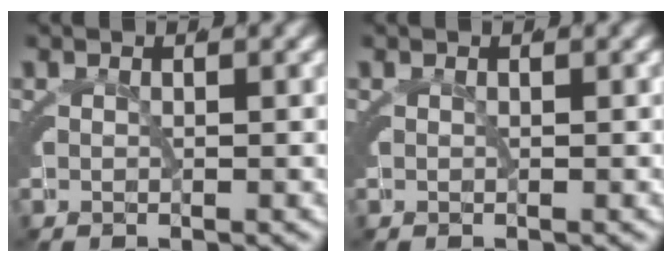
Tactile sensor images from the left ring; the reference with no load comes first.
{"total": 0.0}